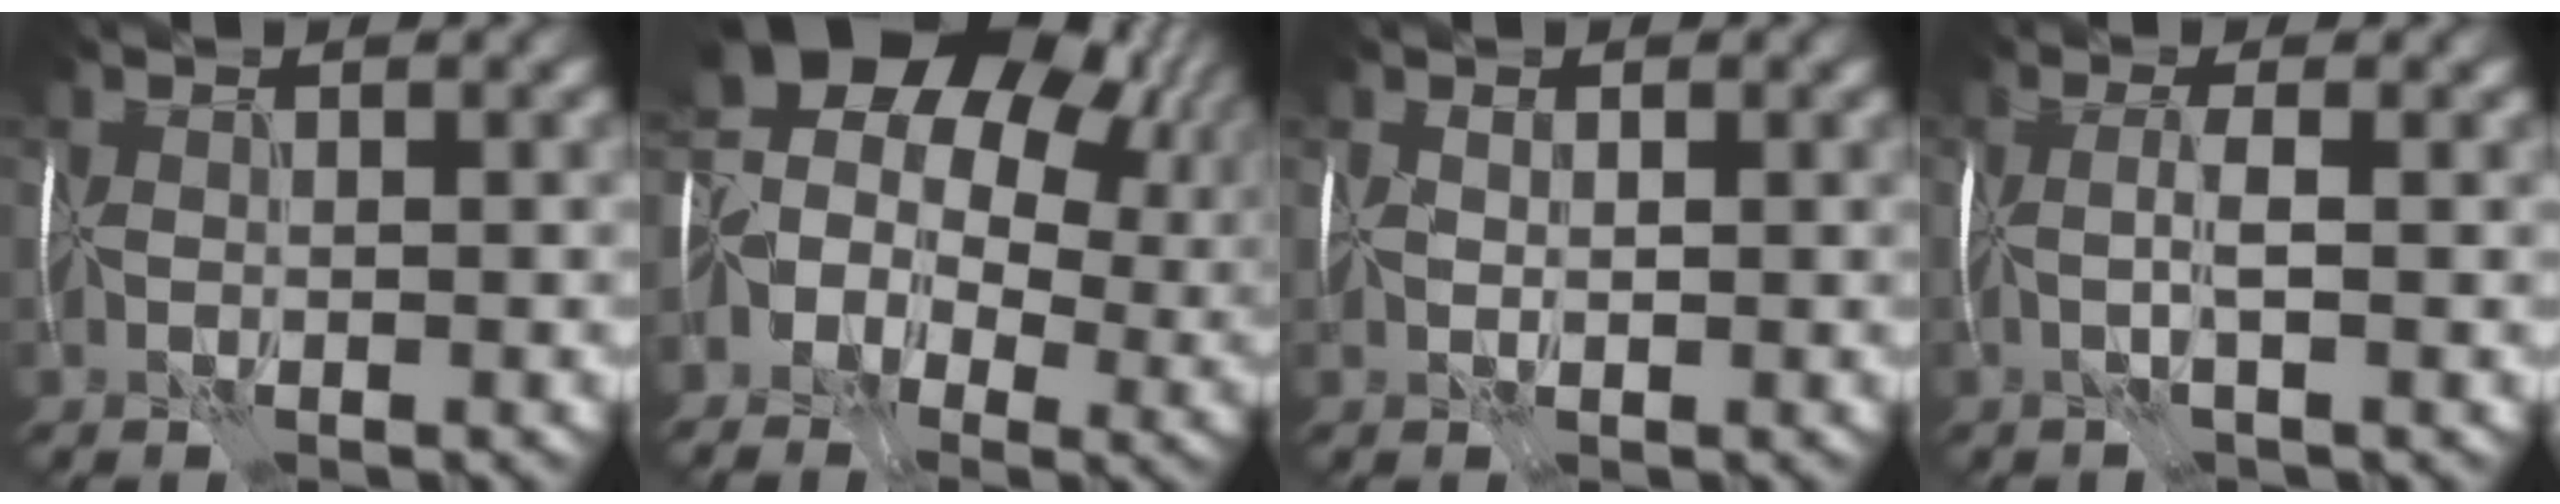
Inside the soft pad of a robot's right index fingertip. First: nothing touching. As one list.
[{"total": 13.8, "force": [3.4, 10.1, 8.8], "torque": [-0.167, 0.015, 0.070]}, {"total": 0.9, "force": [0.6, 0.1, -0.7], "torque": [-0.004, 0.003, 0.010]}, {"total": 1.1, "force": [0.1, -0.4, 1.1], "torque": [-0.039, 0.001, 0.002]}]